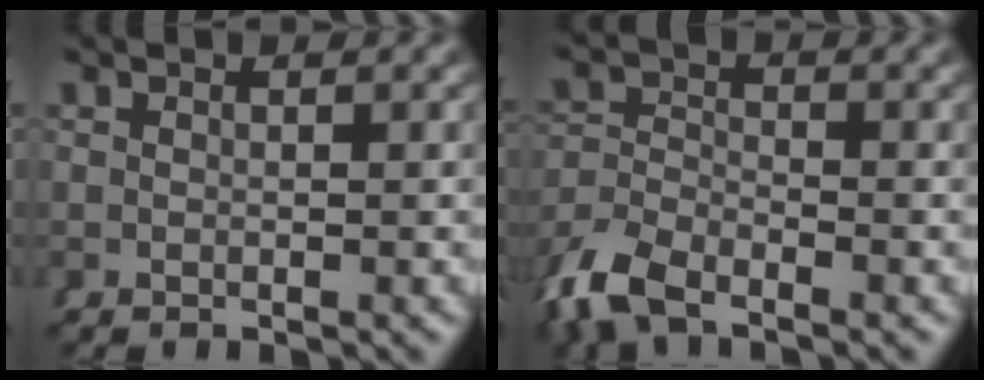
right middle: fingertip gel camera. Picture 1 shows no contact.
{"total": 4.7, "force": [-3.3, 2.6, 2.0], "torque": [-0.053, -0.017, -0.055]}